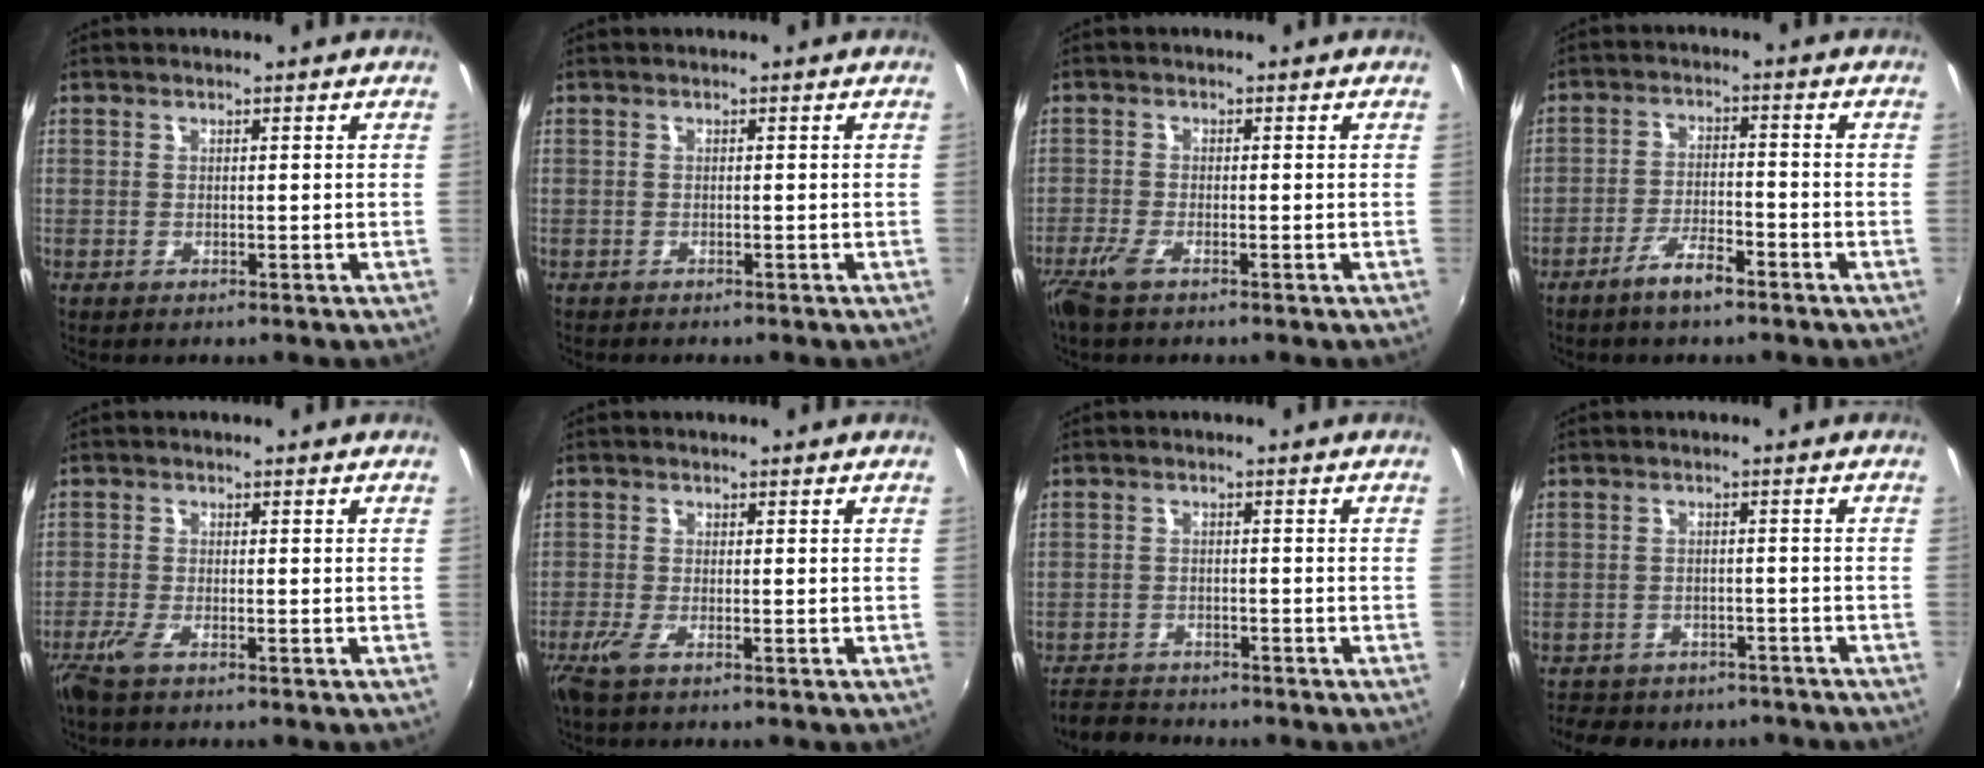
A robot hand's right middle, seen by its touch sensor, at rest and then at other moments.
{"total": 0.8, "force": [-0.8, 0.3, 0.1], "torque": [-0.007, 0.000, -0.011]}
{"total": 3.3, "force": [-2.3, 0.4, 2.3], "torque": [-0.057, -0.011, -0.046]}
{"total": 5.8, "force": [-4.2, 1.3, 3.7], "torque": [-0.083, 0.001, -0.073]}
{"total": 3.2, "force": [-2.3, 0.5, 2.1], "torque": [-0.054, -0.010, -0.046]}
{"total": 2.7, "force": [-1.7, 0.1, 2.0], "torque": [-0.048, -0.011, -0.036]}
{"total": 4.9, "force": [-4.6, 1.4, 0.5], "torque": [-0.032, -0.004, -0.084]}
{"total": 10.9, "force": [-8.6, 5.5, 3.9], "torque": [-0.093, -0.004, -0.115]}